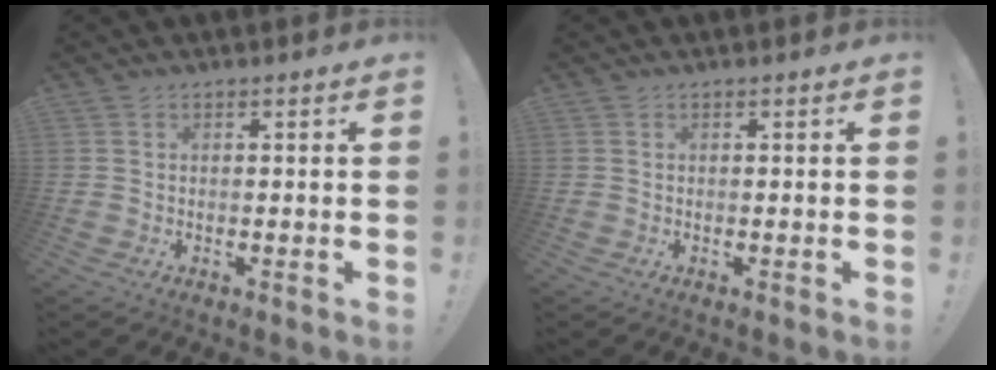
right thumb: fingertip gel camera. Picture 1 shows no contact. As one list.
[{"total": 0.0}]